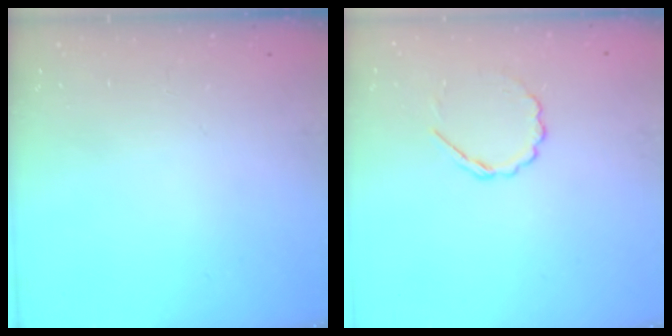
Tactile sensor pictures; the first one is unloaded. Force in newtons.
{"total": 5.5, "press": 5.2, "slide": 1.7}